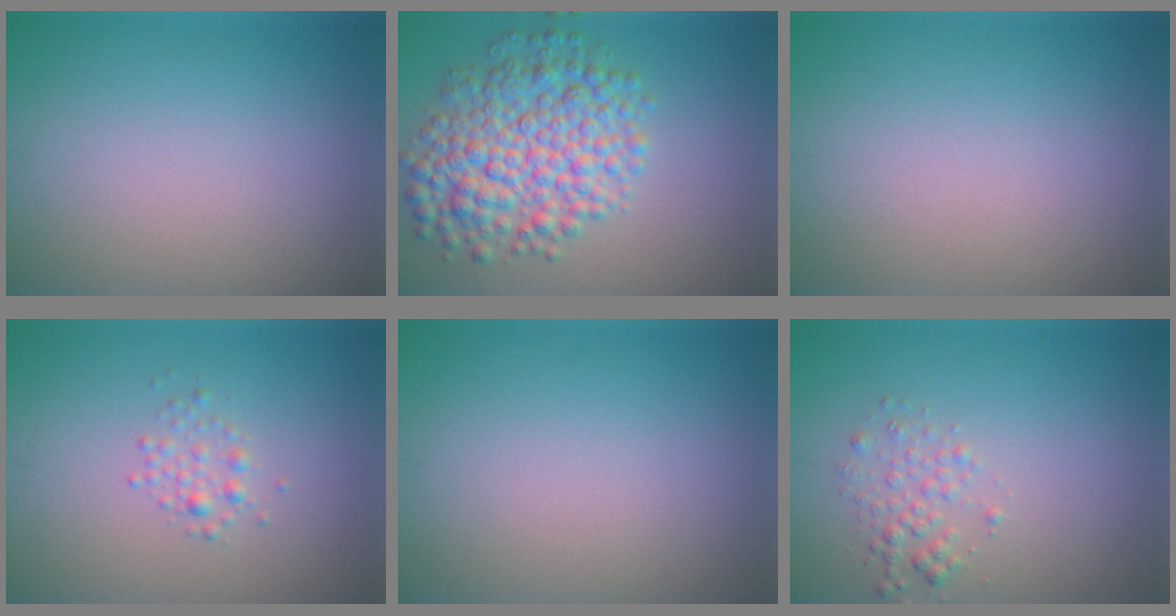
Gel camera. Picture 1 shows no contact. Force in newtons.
{"total": 7.4, "press": 7.4, "slide": 0.1}
{"total": 0.0}
{"total": 1.2, "press": 1.2, "slide": 0.1}
{"total": 0.0}
{"total": 1.7, "press": 1.7, "slide": 0.1}